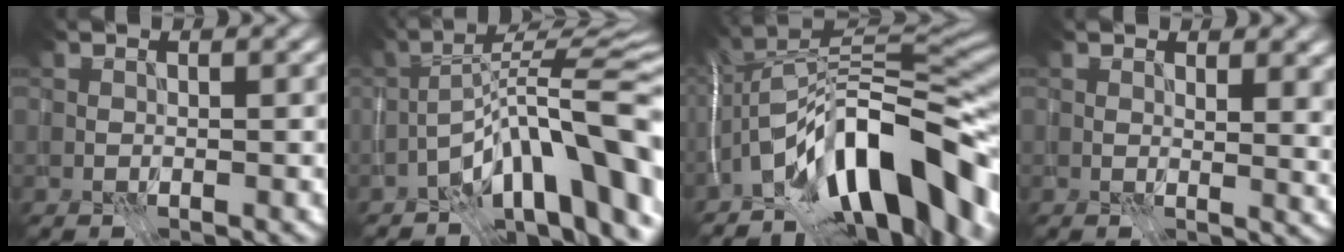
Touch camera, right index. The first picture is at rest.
{"total": 11.9, "force": [-5.7, 3.1, 10.0], "torque": [-0.140, 0.024, -0.093]}
{"total": 16.0, "force": [-6.5, 6.7, 12.9], "torque": [-0.191, 0.043, -0.127]}
{"total": 3.4, "force": [1.3, 1.3, 2.8], "torque": [-0.034, -0.005, 0.020]}